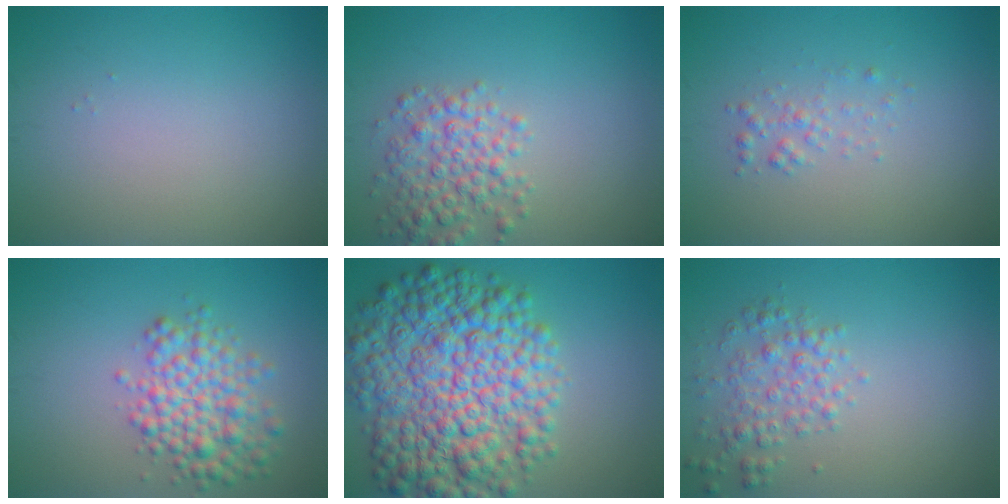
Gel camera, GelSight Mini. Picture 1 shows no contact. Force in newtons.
{"total": 3.9, "press": 3.9, "slide": 0.1}
{"total": 1.3, "press": 1.3, "slide": 0.1}
{"total": 5.0, "press": 5.0, "slide": 0.1}
{"total": 12.2, "press": 12.2, "slide": 0.3}
{"total": 2.7, "press": 2.7, "slide": 0.1}